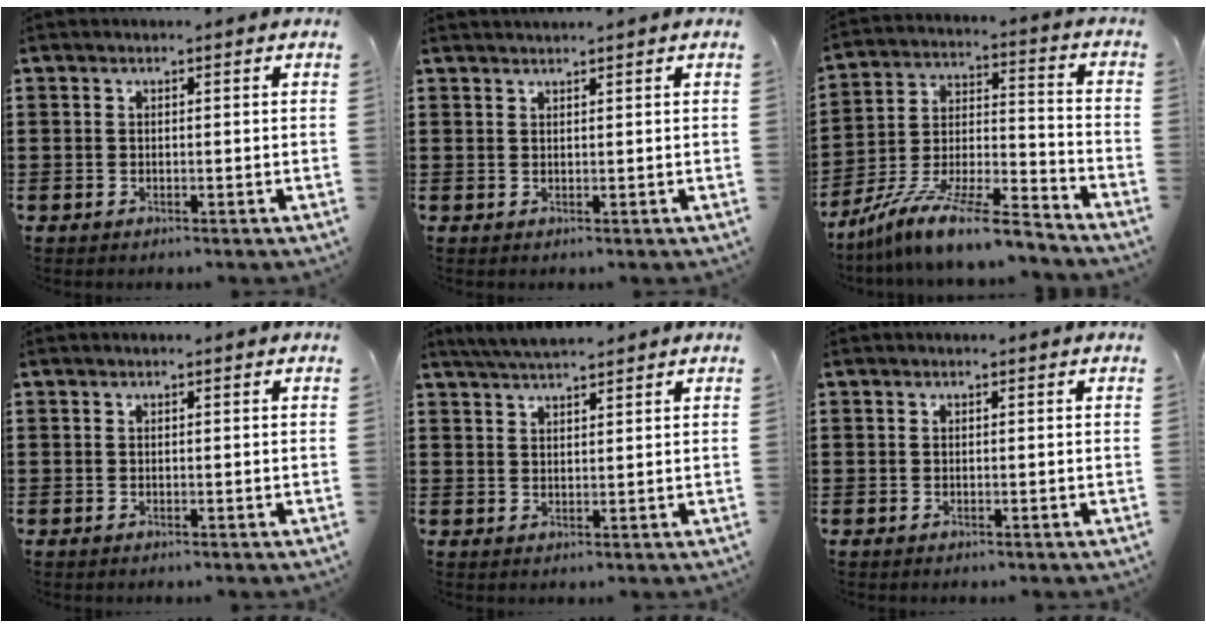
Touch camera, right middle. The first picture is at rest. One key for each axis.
{"total": 1.0, "fx": 1.0, "fy": -0.1, "fz": 0.0, "tx": -0.002, "ty": -0.004, "tz": 0.020}
{"total": 11.3, "fx": -10.0, "fy": 0.5, "fz": 5.1, "tx": -0.094, "ty": 0.011, "tz": -0.197}
{"total": 0.0}
{"total": 3.7, "fx": 3.5, "fy": 0.3, "fz": 1.1, "tx": -0.034, "ty": -0.004, "tz": 0.066}
{"total": 0.0}